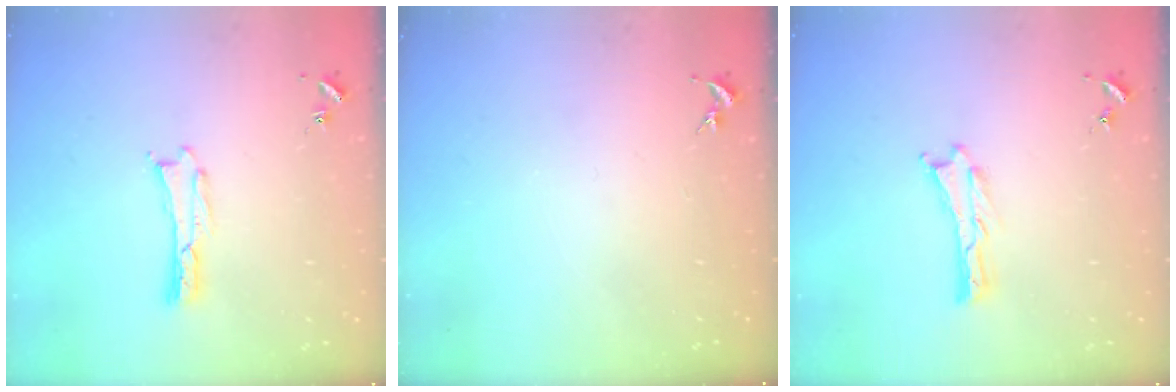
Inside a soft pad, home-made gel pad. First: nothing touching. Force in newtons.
{"total": 0.0}
{"total": 0.0}